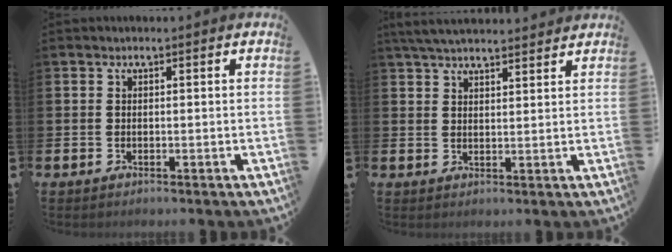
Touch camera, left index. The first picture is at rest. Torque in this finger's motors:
{"motor_torque": [1.00, -1.14, 0.26, 0.10]}